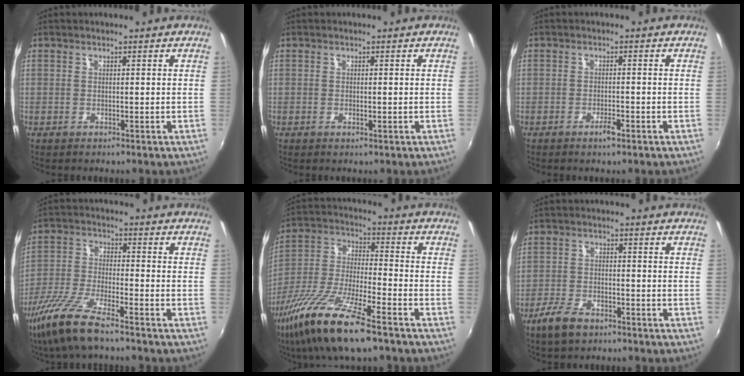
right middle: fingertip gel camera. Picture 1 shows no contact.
{"total": 0.8, "force": [-0.1, 0.0, 0.8], "torque": [-0.012, 0.000, -0.003]}
{"total": 1.9, "force": [-1.4, 0.5, 1.2], "torque": [-0.025, -0.003, -0.025]}
{"total": 11.5, "force": [-8.4, 1.9, 7.7], "torque": [-0.167, -0.027, -0.165]}
{"total": 19.2, "force": [-12.4, 3.8, 14.1], "torque": [-0.290, -0.040, -0.234]}
{"total": 6.3, "force": [-4.5, 2.9, 3.3], "torque": [-0.090, -0.009, -0.084]}